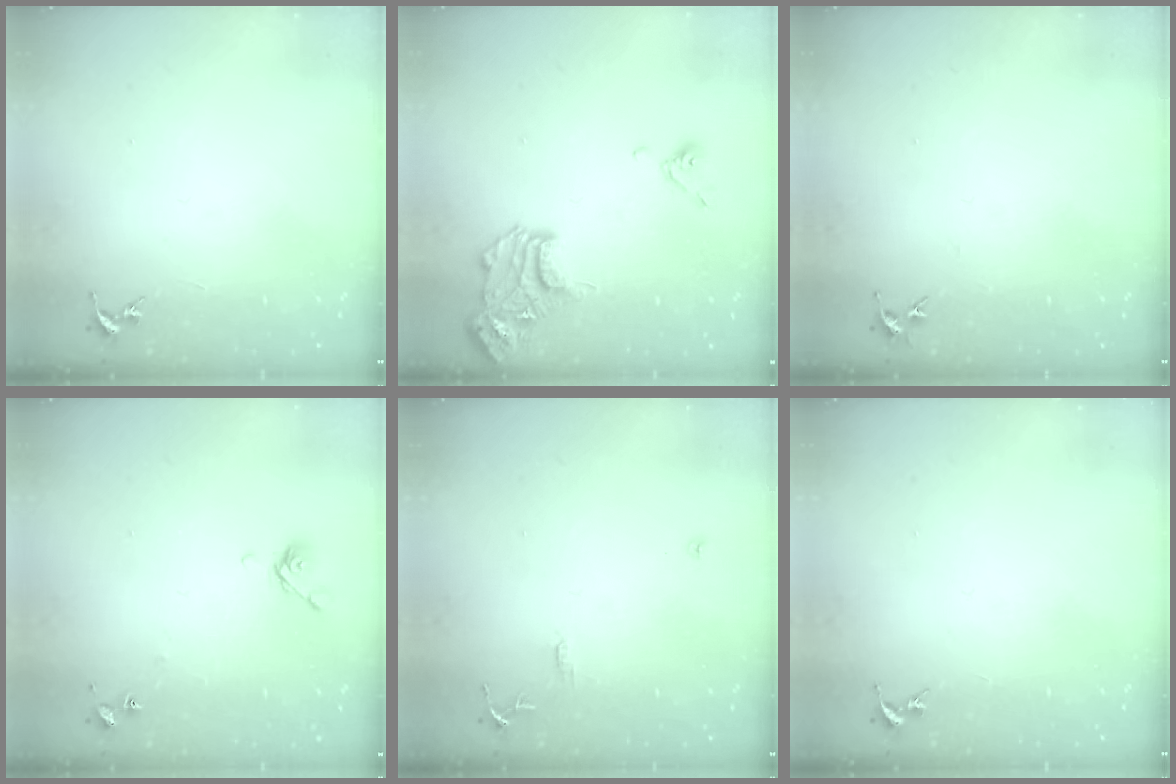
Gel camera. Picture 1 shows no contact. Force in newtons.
{"total": 14.9, "press": 14.8, "slide": 1.2}
{"total": 3.6, "press": 3.5, "slide": 0.4}
{"total": 7.1, "press": 7.0, "slide": 0.8}
{"total": 7.1, "press": 7.1, "slide": 0.7}
{"total": 0.0}